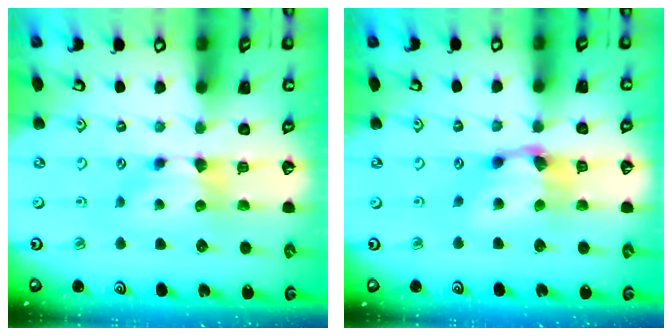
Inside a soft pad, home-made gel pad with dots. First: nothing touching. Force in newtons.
{"total": 3.9, "press": 3.2, "slide": 2.1}